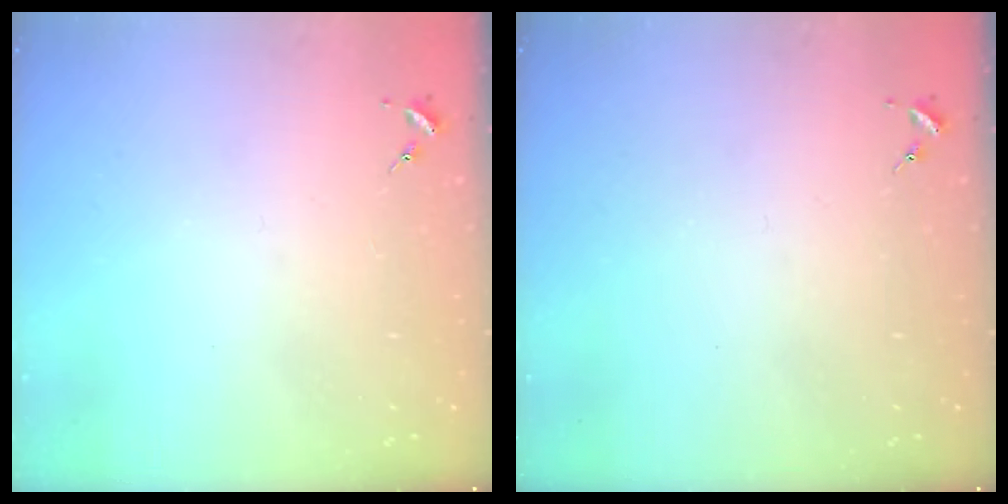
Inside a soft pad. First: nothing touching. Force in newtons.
{"total": 0.0}